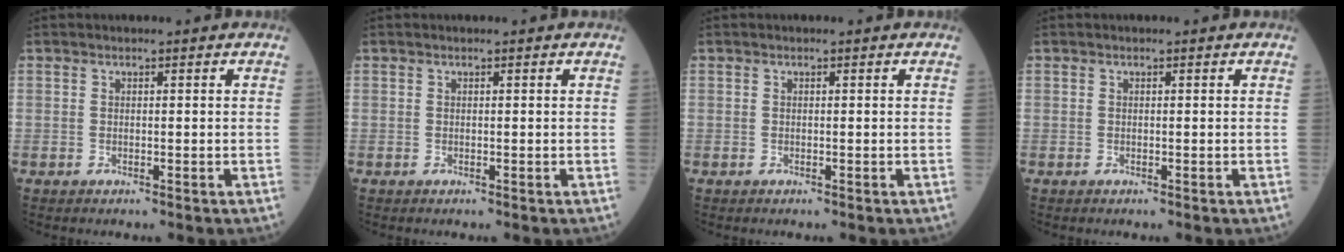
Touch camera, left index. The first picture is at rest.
{"total": 0.0}
{"total": 0.0}
{"total": 0.0}